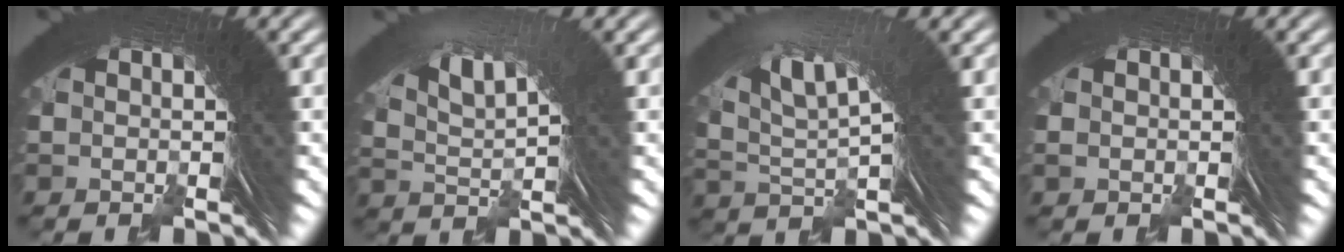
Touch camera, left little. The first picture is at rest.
{"total": 3.3, "force": [2.1, 0.0, 2.5], "torque": [-0.039, 0.011, 0.041]}
{"total": 4.3, "force": [2.1, 0.7, 3.7], "torque": [-0.065, 0.007, 0.041]}
{"total": 0.0}